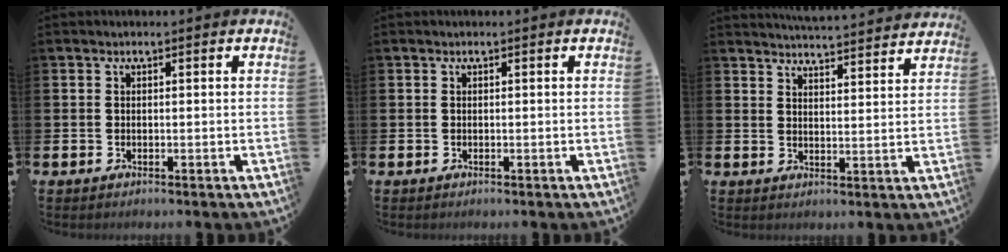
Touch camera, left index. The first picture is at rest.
{"total": 0.0}
{"total": 4.9, "force": [4.9, -0.1, 0.2], "torque": [-0.016, -0.035, 0.087]}